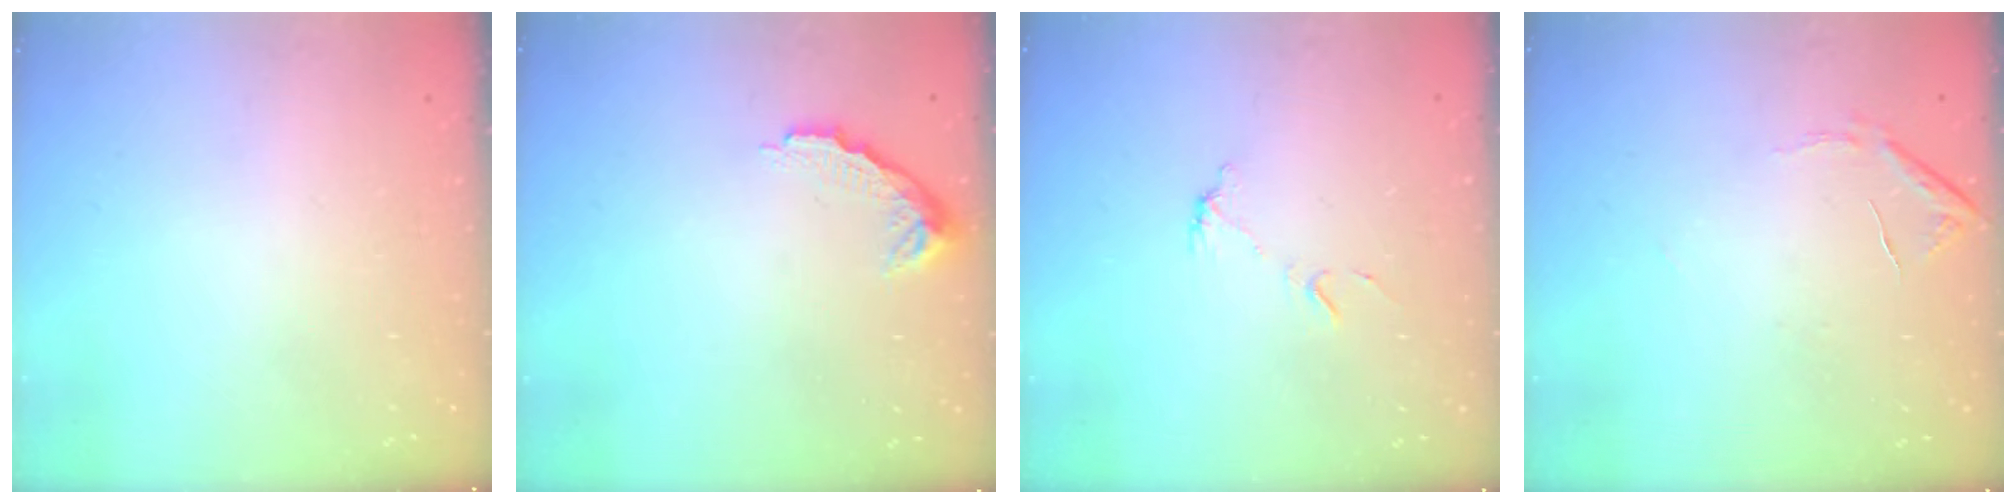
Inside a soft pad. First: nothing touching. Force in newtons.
{"total": 7.6, "press": 7.6, "slide": 0.4}
{"total": 5.6, "press": 5.6, "slide": 0.4}
{"total": 7.6, "press": 7.5, "slide": 0.3}